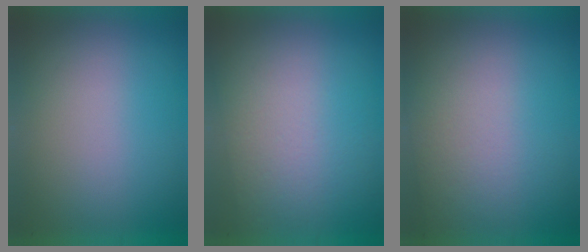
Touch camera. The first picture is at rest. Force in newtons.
{"total": 2.8}
{"total": 2.1}